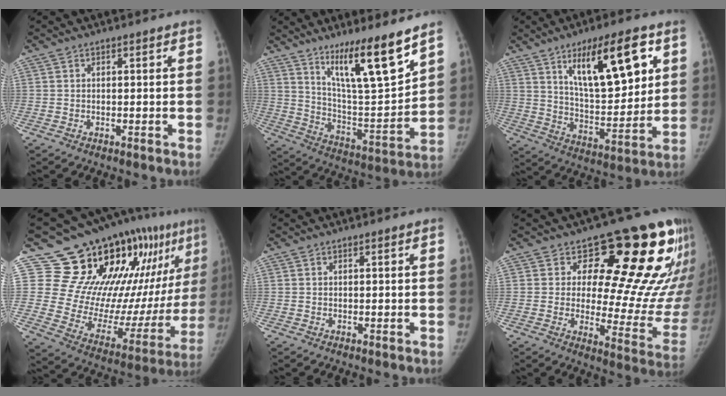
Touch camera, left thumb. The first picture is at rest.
{"total": 16.8, "force": [11.3, 2.3, 12.2], "torque": [-0.177, -0.087, 0.203]}
{"total": 18.6, "force": [8.4, 6.7, 15.2], "torque": [-0.203, -0.042, 0.145]}
{"total": 28.9, "force": [16.3, 13.6, 19.6], "torque": [-0.234, -0.056, 0.253]}
{"total": 0.0}
{"total": 21.0, "force": [11.6, 9.5, 14.7], "torque": [-0.130, -0.071, 0.144]}